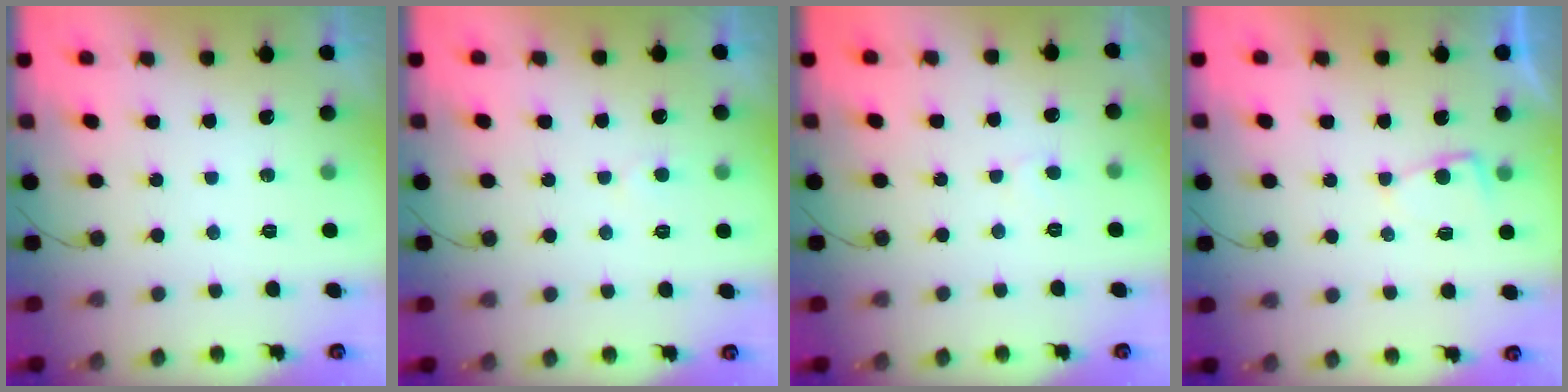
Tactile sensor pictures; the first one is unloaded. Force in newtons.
{"total": 2.8, "press": 2.8, "slide": 0.2}
{"total": 3.9, "press": 3.9, "slide": 0.4}
{"total": 2.9, "press": 2.9, "slide": 0.3}